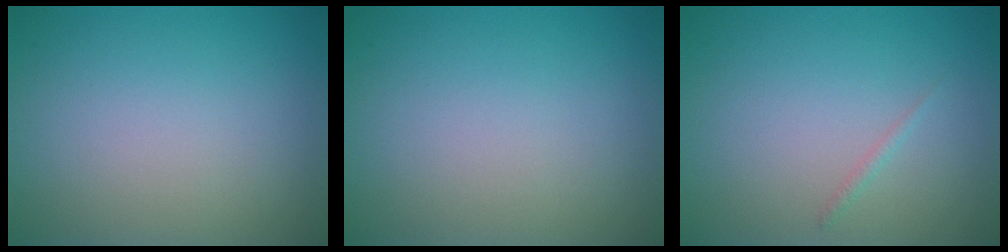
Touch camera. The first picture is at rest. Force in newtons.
{"total": 0.0}
{"total": 0.5, "press": 0.5, "slide": 0.0}